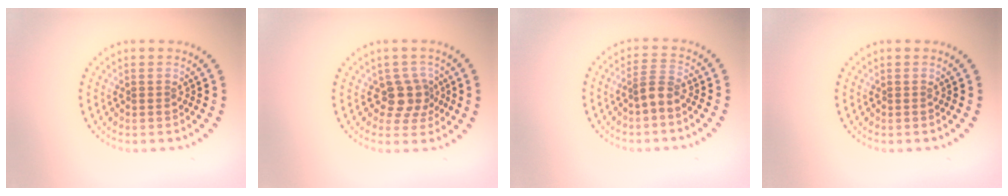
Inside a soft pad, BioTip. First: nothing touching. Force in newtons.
{"total": 2.8, "press": 2.3, "slide": 1.6}
{"total": 2.1, "press": 1.6, "slide": 1.4}
{"total": 0.0}